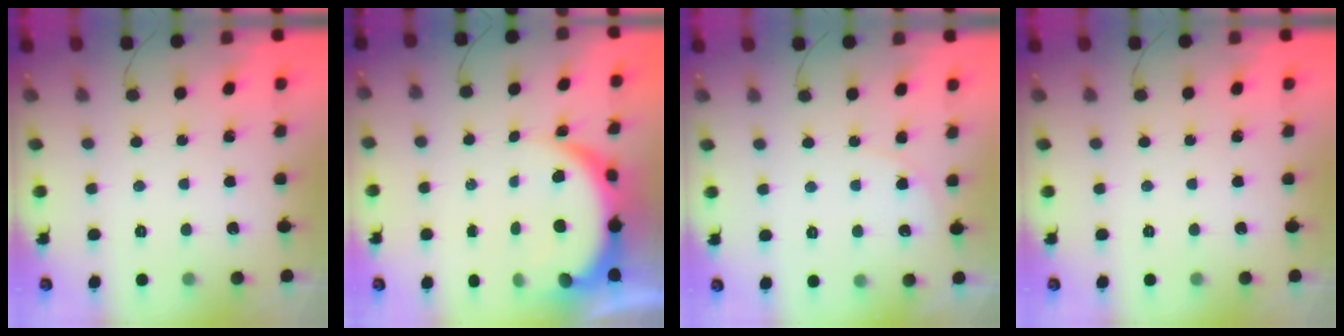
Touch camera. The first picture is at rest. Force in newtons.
{"total": 7.6, "press": 7.6, "slide": 0.9}
{"total": 3.9, "press": 3.9, "slide": 0.3}
{"total": 0.0}